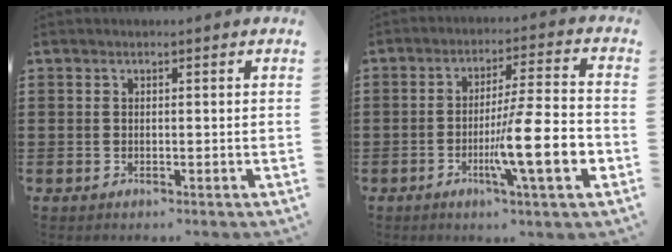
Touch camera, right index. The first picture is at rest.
{"total": 12.8, "force": [-3.9, 1.5, 12.1], "torque": [-0.194, -0.011, -0.072]}